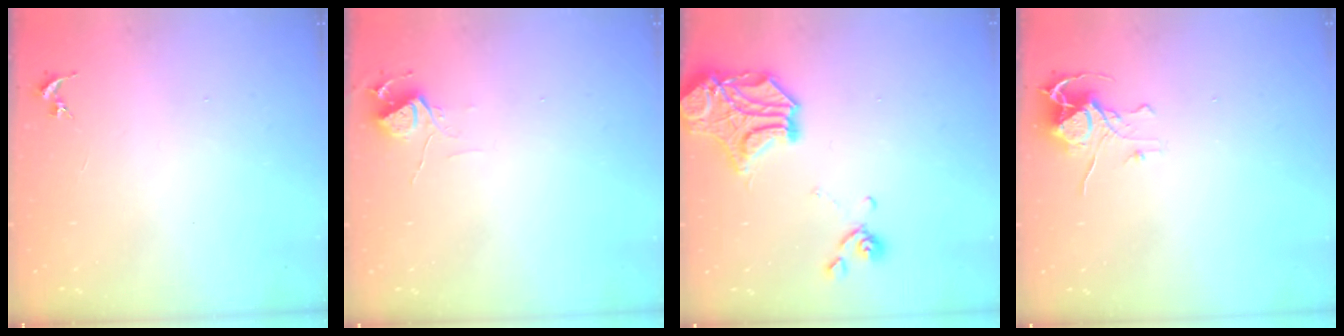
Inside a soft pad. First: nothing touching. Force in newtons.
{"total": 6.0, "press": 6.0, "slide": 0.7}
{"total": 15.9, "press": 15.6, "slide": 2.9}
{"total": 8.0, "press": 8.0, "slide": 0.6}